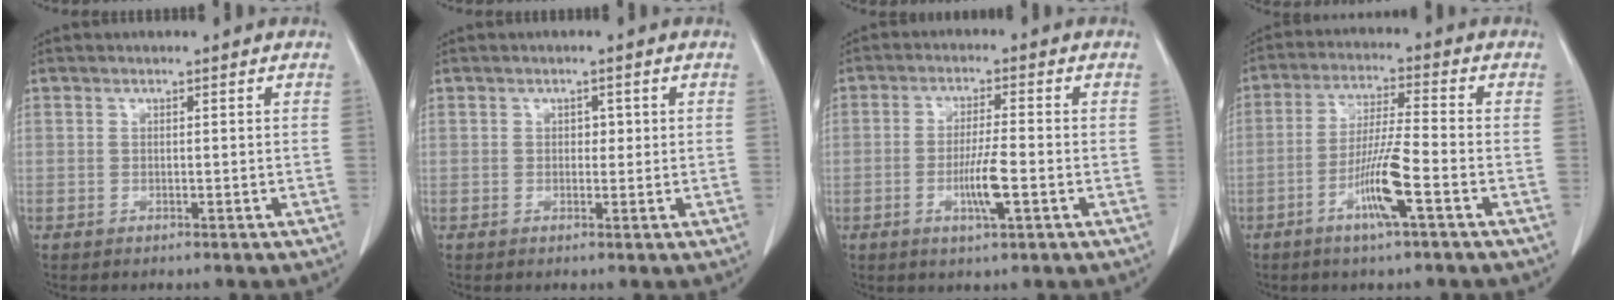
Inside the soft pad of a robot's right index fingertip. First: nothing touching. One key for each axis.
{"total": 1.4, "fx": 0.2, "fy": 1.0, "fz": 0.9, "tx": -0.008, "ty": 0.002, "tz": 0.001}
{"total": 5.5, "fx": -1.7, "fy": 0.3, "fz": 5.3, "tx": -0.101, "ty": -0.006, "tz": -0.029}
{"total": 8.3, "fx": -3.6, "fy": -0.2, "fz": 7.4, "tx": -0.146, "ty": -0.007, "tz": -0.069}